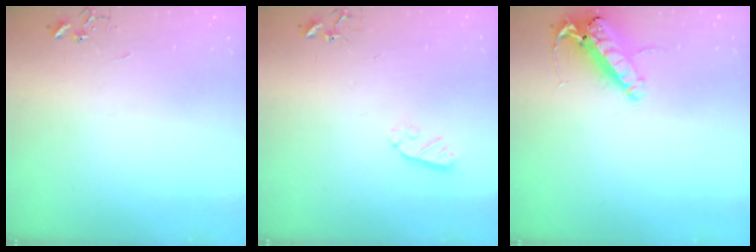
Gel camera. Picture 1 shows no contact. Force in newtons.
{"total": 6.2, "press": 6.2, "slide": 0.0}
{"total": 14.7, "press": 14.5, "slide": 2.6}